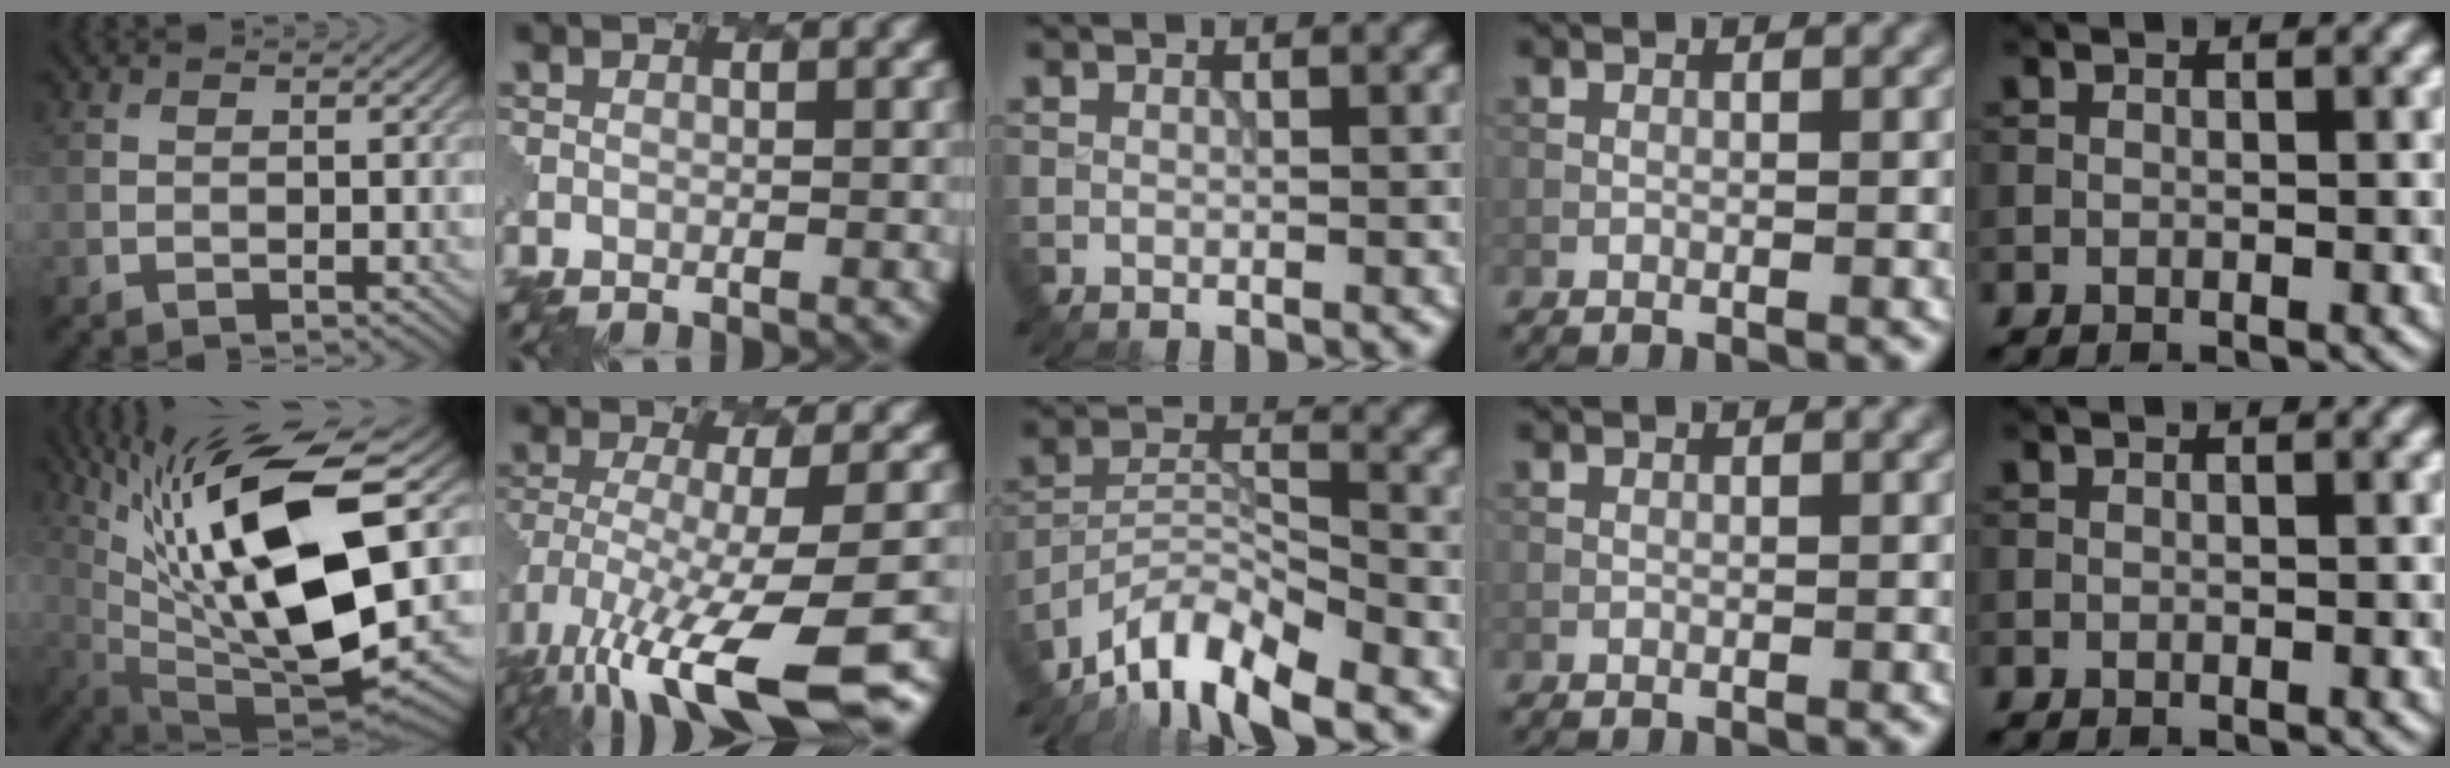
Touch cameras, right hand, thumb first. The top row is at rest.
{"thumb": {"total": 18.6, "force": [4.8, 6.3, 16.9], "torque": [-0.329, 0.012, 0.091]}, "index": {"total": 13.6, "force": [-8.4, 3.7, 10.1], "torque": [-0.206, -0.029, -0.116]}, "middle": {"total": 7.8, "force": [-6.5, 2.0, 3.8], "torque": [-0.058, -0.002, -0.132]}}